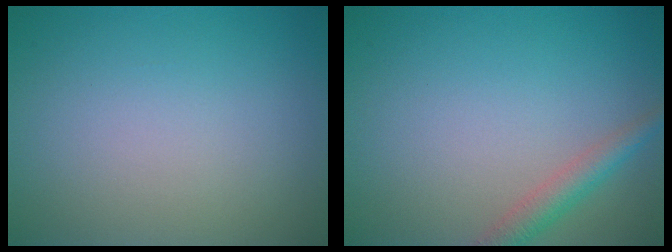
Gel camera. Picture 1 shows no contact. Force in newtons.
{"total": 2.4, "press": 2.4, "slide": 0.1}